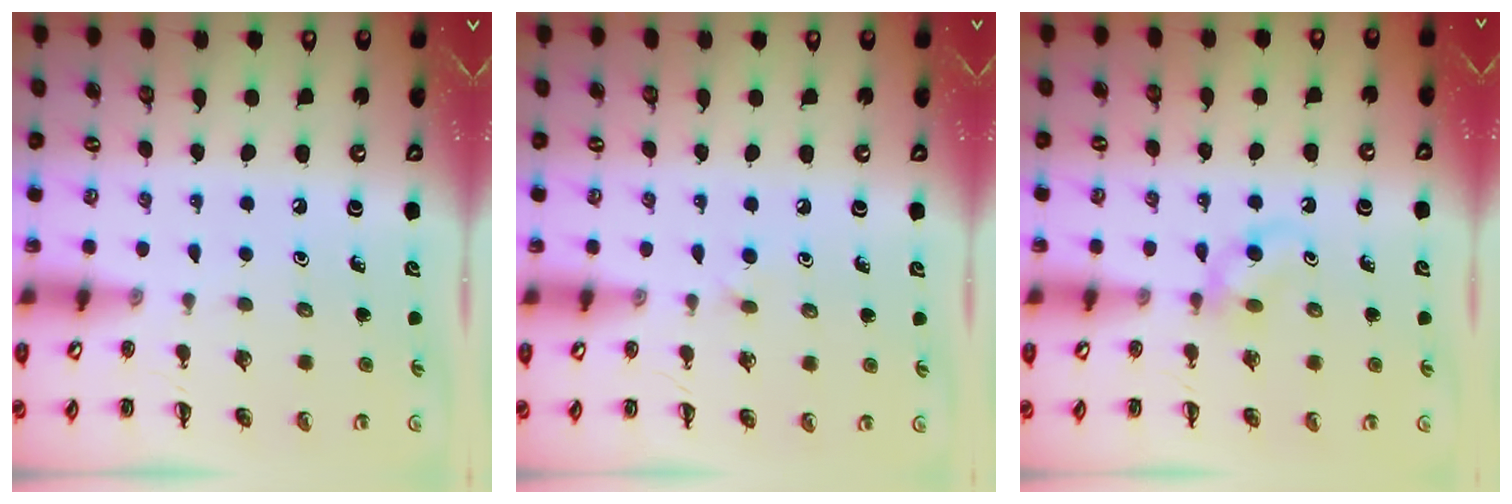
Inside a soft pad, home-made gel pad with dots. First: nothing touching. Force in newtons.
{"total": 2.2, "press": 2.0, "slide": 1.0}
{"total": 2.5, "press": 2.3, "slide": 1.0}